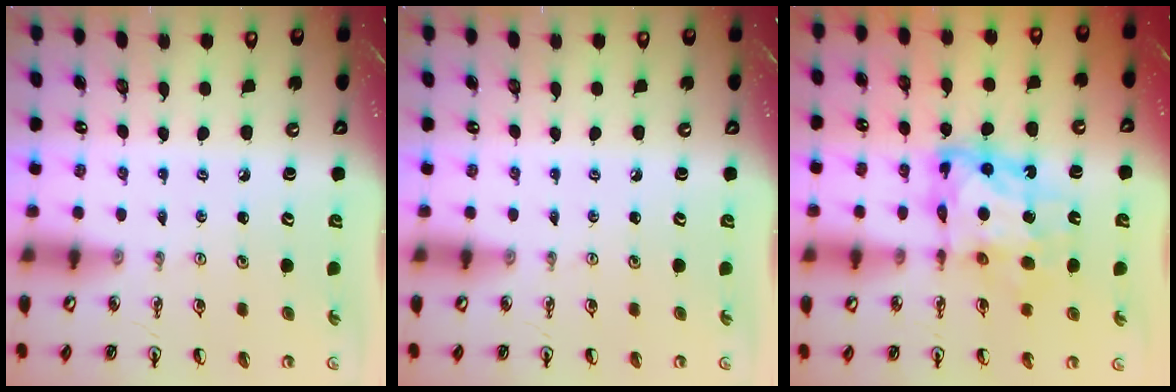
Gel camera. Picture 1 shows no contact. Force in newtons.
{"total": 0.0}
{"total": 12.1, "press": 12.1, "slide": 1.1}